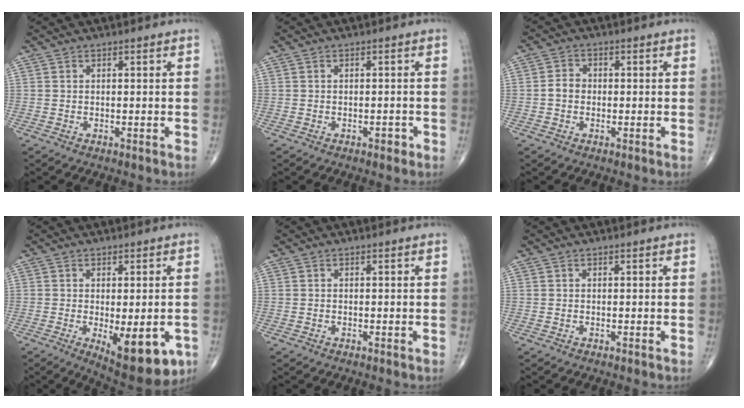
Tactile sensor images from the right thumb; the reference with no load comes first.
{"total": 1.2, "force": [-0.7, 0.7, 0.7], "torque": [-0.004, 0.001, -0.011]}
{"total": 2.8, "force": [-0.4, 2.3, 1.5], "torque": [-0.019, 0.010, -0.013]}
{"total": 12.7, "force": [-4.2, 4.9, 10.9], "torque": [-0.133, -0.014, -0.046]}
{"total": 0.0}
{"total": 0.0}